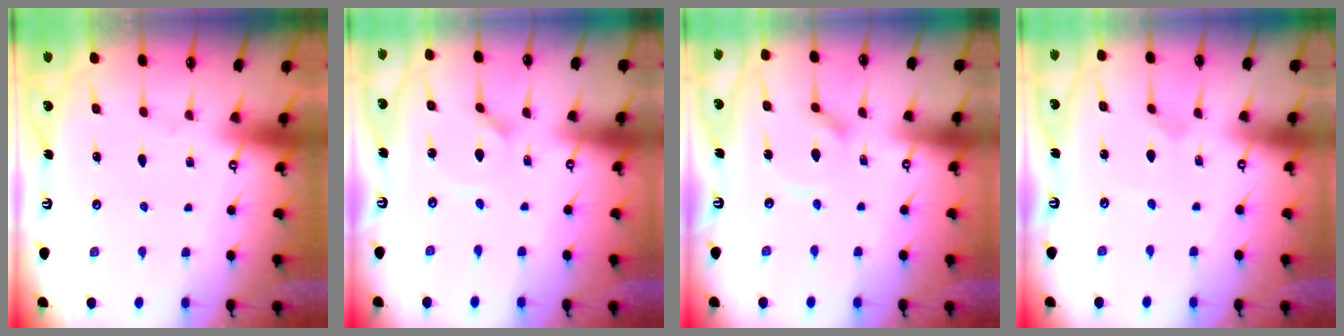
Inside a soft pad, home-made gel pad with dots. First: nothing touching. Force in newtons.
{"total": 0.9, "press": 0.9, "slide": 0.0}
{"total": 5.8, "press": 5.8, "slide": 0.4}
{"total": 0.6, "press": 0.6, "slide": 0.0}